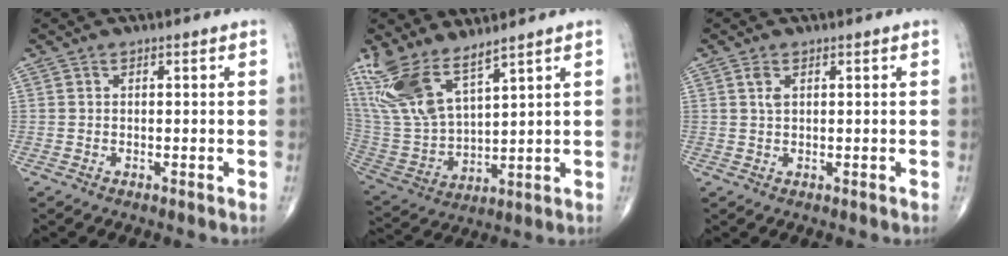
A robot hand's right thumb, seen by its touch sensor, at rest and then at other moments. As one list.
[{"total": 13.8, "force": [9.9, 4.5, 8.6], "torque": [-0.184, -0.045, 0.217]}, {"total": 1.7, "force": [0.7, 0.8, 1.3], "torque": [-0.029, 0.005, 0.017]}]